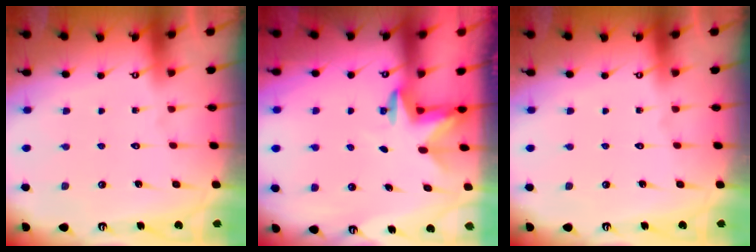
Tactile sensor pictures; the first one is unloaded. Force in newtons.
{"total": 3.0, "press": 2.9, "slide": 0.7}
{"total": 0.0}